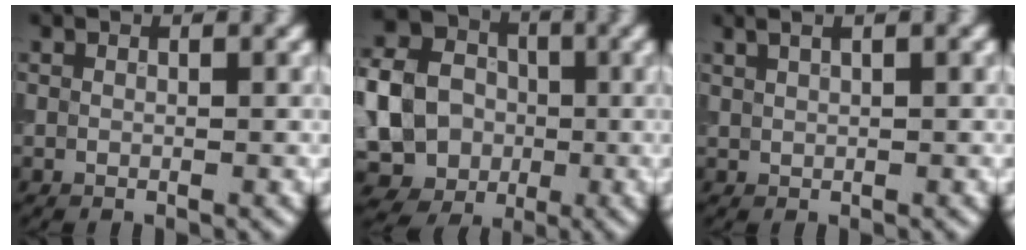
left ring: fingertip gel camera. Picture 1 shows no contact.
{"total": 11.5, "force": [-1.1, 10.2, 5.1], "torque": [-0.116, -0.006, -0.044]}
{"total": 3.4, "force": [2.0, 1.5, 2.4], "torque": [-0.022, 0.020, 0.011]}